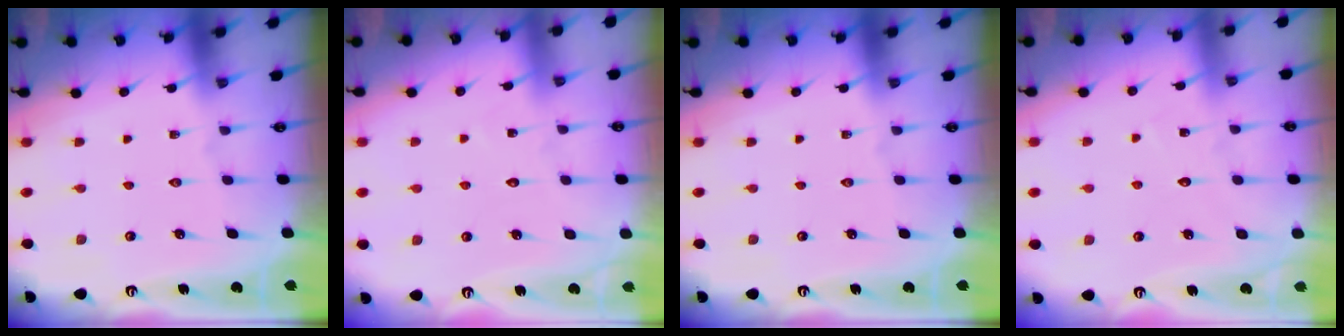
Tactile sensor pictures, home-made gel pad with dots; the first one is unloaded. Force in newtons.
{"total": 5.3, "press": 5.2, "slide": 0.4}
{"total": 0.0}
{"total": 5.2, "press": 5.2, "slide": 0.4}